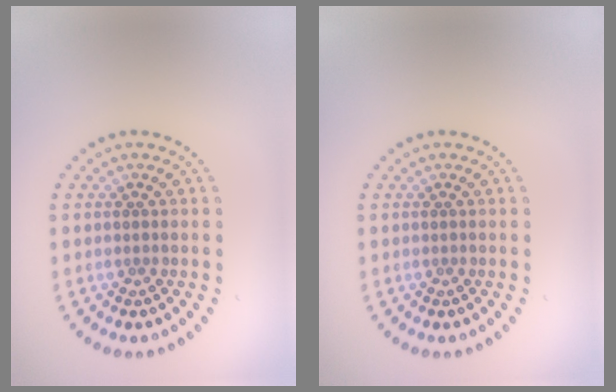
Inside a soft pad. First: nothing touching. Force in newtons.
{"total": 0.0}